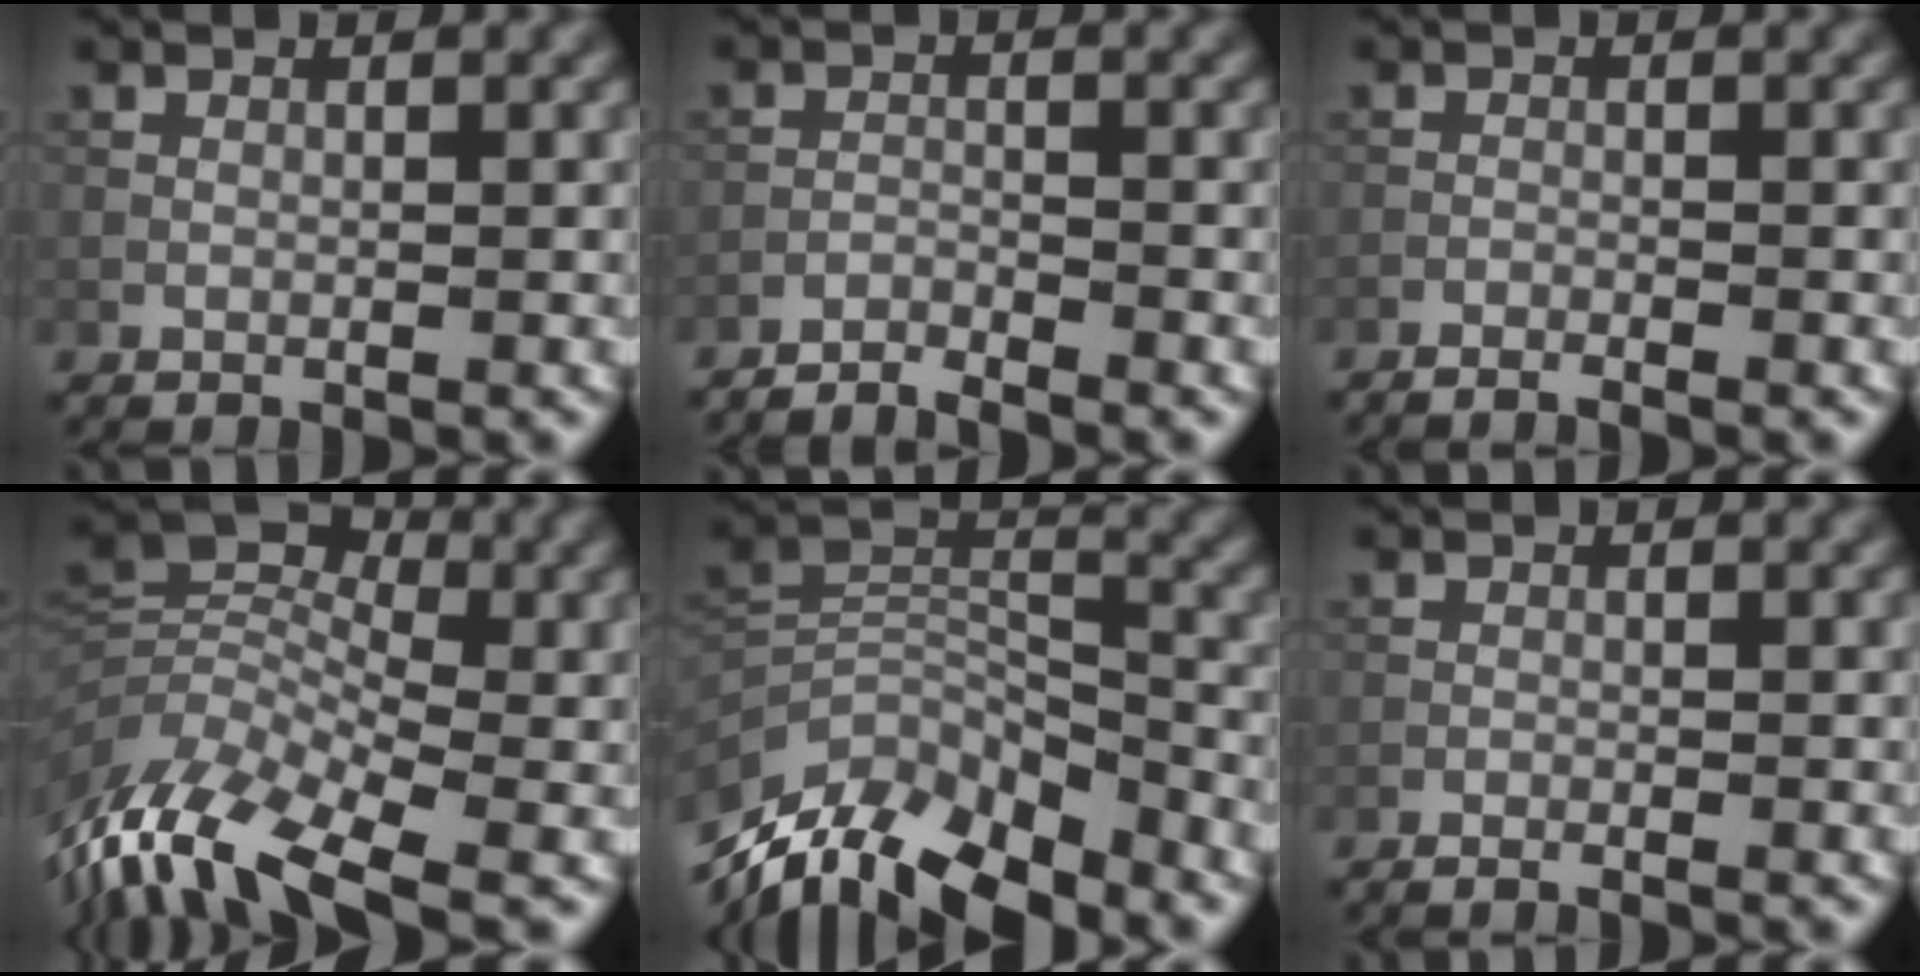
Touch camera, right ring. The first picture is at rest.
{"total": 2.7, "force": [-2.6, 0.1, 0.5], "torque": [-0.010, -0.003, -0.052]}
{"total": 1.9, "force": [-1.7, 0.1, 0.8], "torque": [-0.022, -0.001, -0.034]}
{"total": 12.3, "force": [-5.7, 5.9, 9.2], "torque": [-0.187, 0.005, -0.120]}
{"total": 12.1, "force": [-9.3, 5.0, 5.9], "torque": [-0.114, 0.009, -0.175]}
{"total": 1.1, "force": [-1.0, 0.0, 0.6], "torque": [-0.018, 0.003, -0.021]}